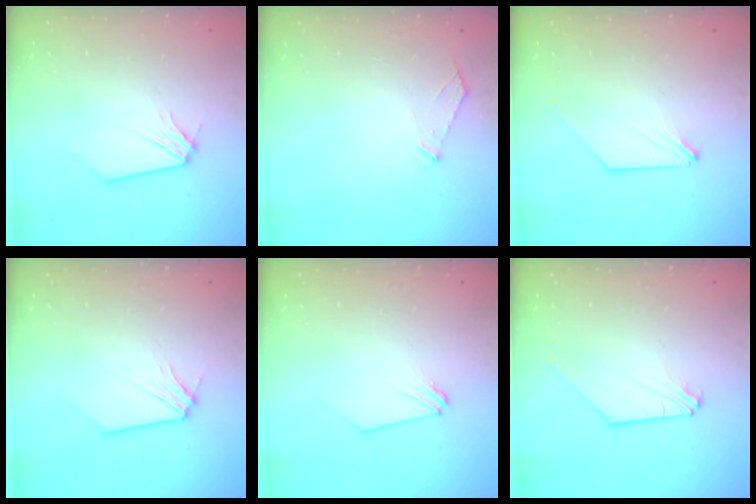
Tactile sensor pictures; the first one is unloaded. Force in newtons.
{"total": 4.4, "press": 4.3, "slide": 0.6}
{"total": 0.7, "press": 0.7, "slide": 0.1}
{"total": 0.0}
{"total": 0.0}
{"total": 0.0}